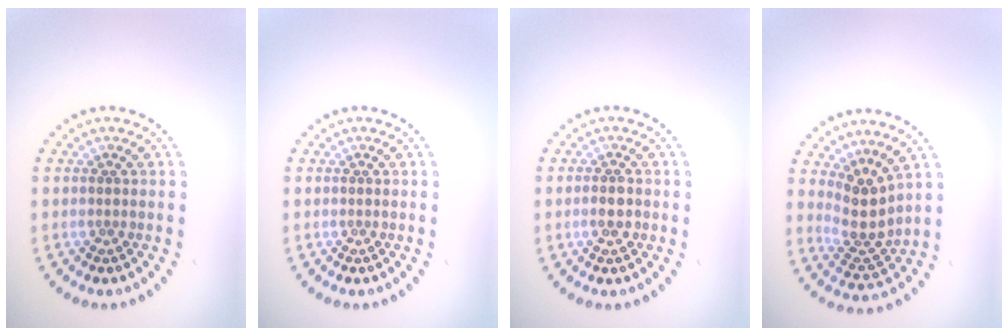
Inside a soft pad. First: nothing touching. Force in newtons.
{"total": 0.0}
{"total": 1.6, "press": 1.6, "slide": 0.2}
{"total": 3.4, "press": 2.3, "slide": 2.4}